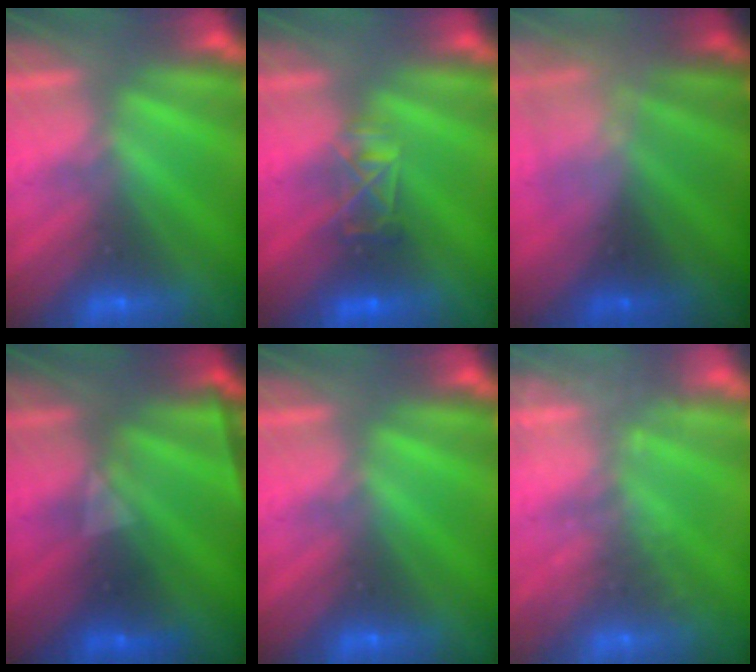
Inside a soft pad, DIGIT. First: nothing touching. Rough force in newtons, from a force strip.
{"total": 2.9}
{"total": 2.3}
{"total": 2.3}
{"total": 0.0}
{"total": 1.9}